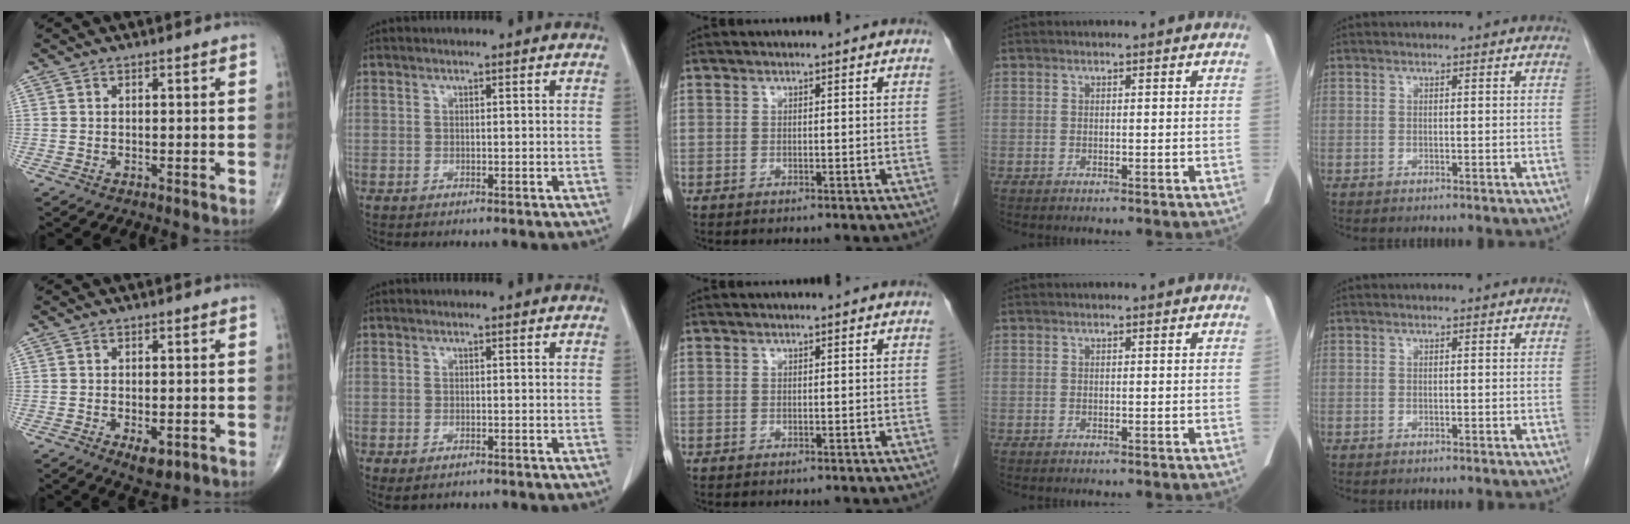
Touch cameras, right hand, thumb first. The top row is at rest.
{"thumb": {"total": 3.8, "force": [-1.4, 1.8, 3.1], "torque": [-0.042, -0.005, -0.016]}, "index": {"total": 1.8, "force": [-1.0, 0.8, 1.3], "torque": [-0.024, -0.005, -0.007]}}